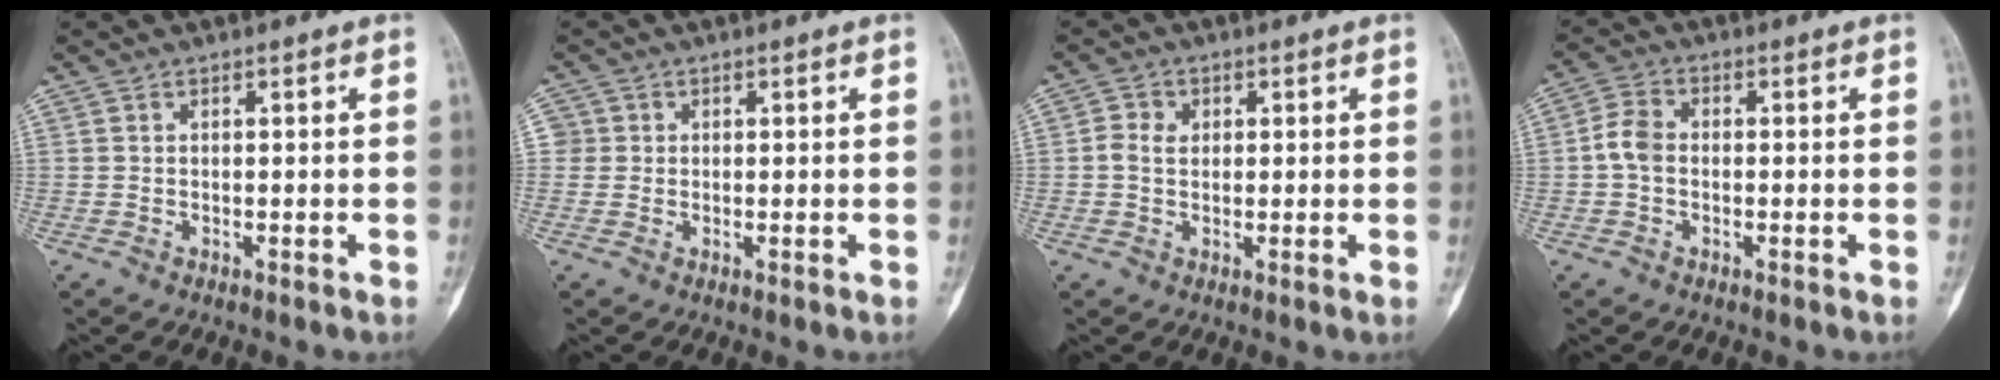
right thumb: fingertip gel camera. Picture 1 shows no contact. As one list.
[{"total": 2.3, "force": [0.2, 2.3, 0.2], "torque": [0.012, 0.005, 0.002]}, {"total": 3.1, "force": [0.4, 2.5, 1.8], "torque": [-0.023, 0.001, 0.002]}, {"total": 4.6, "force": [-0.4, 3.3, 3.1], "torque": [-0.063, 0.014, -0.015]}]